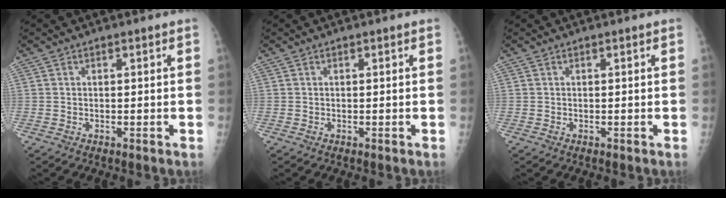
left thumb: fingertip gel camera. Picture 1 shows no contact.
{"total": 0.0}
{"total": 0.0}